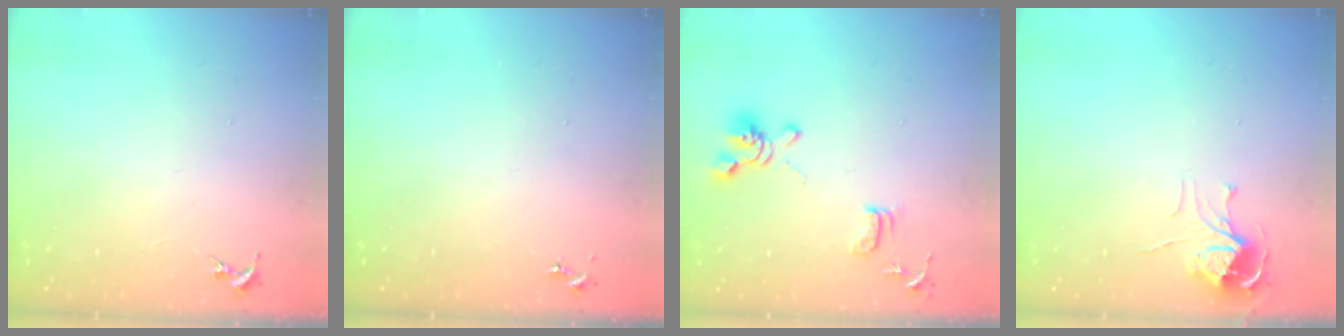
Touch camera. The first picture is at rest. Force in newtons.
{"total": 0.0}
{"total": 13.0, "press": 12.9, "slide": 1.6}
{"total": 7.0, "press": 7.0, "slide": 0.6}